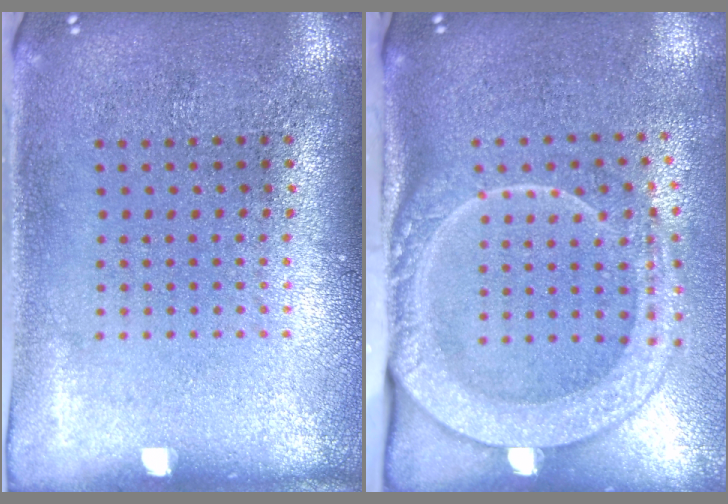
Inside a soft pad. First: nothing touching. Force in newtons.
{"total": 2.5, "press": 2.0, "slide": 1.6}